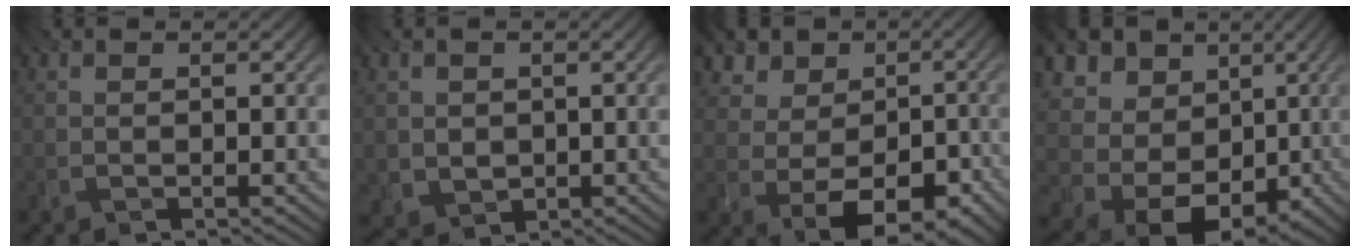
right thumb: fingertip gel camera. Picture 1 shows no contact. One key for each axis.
{"total": 3.3, "fx": 0.0, "fy": 3.1, "fz": 1.2, "tx": -0.054, "ty": -0.005, "tz": 0.007}
{"total": 8.1, "fx": -0.6, "fy": 6.7, "fz": 4.6, "tx": -0.077, "ty": -0.018, "tz": -0.009}
{"total": 17.3, "fx": -1.4, "fy": 14.4, "fz": 9.4, "tx": -0.217, "ty": -0.018, "tz": 0.001}